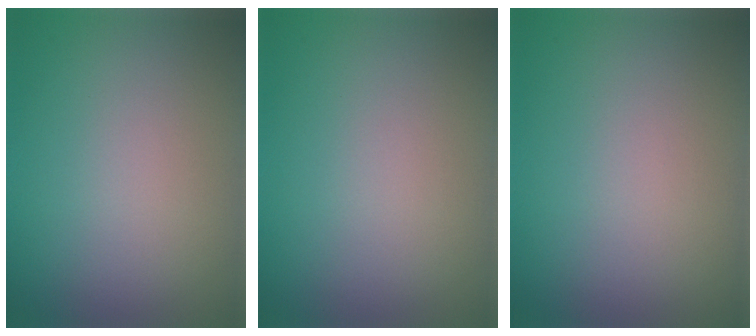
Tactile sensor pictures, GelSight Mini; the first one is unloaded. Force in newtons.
{"total": 0.0}
{"total": 0.0}